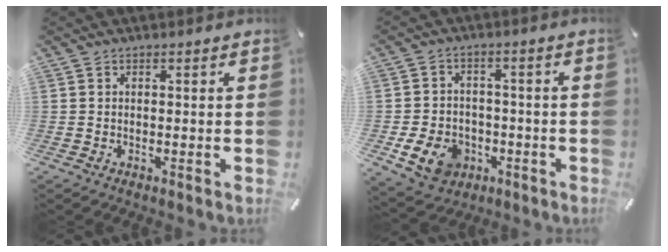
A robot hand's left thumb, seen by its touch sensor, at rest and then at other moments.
{"total": 10.0, "force": [-3.7, 7.8, 5.0], "torque": [-0.102, 0.018, -0.068]}